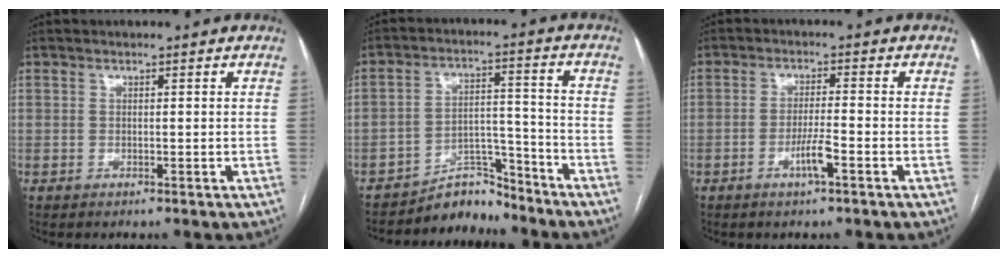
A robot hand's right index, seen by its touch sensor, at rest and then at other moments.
{"total": 6.7, "force": [-6.4, 1.9, 0.1], "torque": [0.009, 0.040, -0.104]}
{"total": 4.0, "force": [-1.9, 0.0, 3.5], "torque": [-0.066, -0.005, -0.036]}